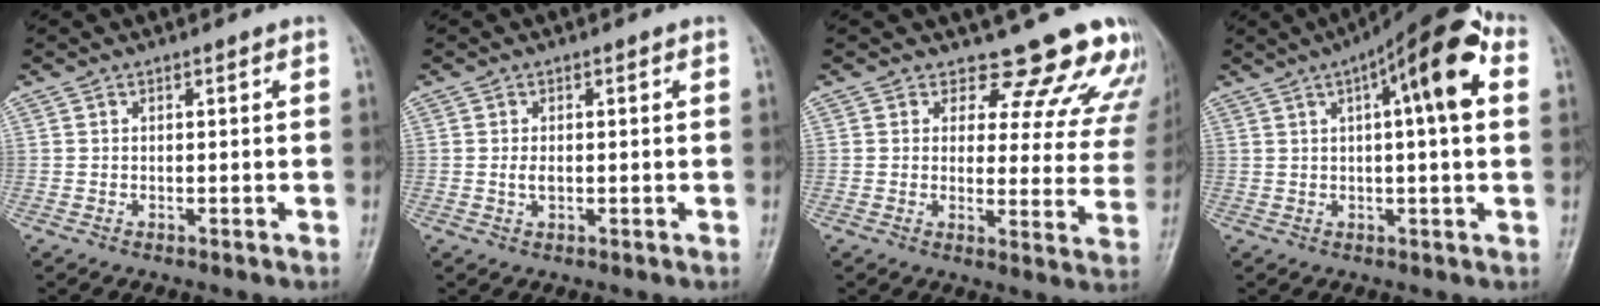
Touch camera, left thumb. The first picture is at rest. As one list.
[{"total": 1.7, "force": [-0.1, 1.0, 1.4], "torque": [-0.026, -0.002, -0.004]}, {"total": 14.9, "force": [13.5, 5.5, 2.7], "torque": [0.024, -0.106, 0.136]}, {"total": 13.9, "force": [4.2, 3.7, 12.8], "torque": [-0.173, 0.025, 0.051]}]